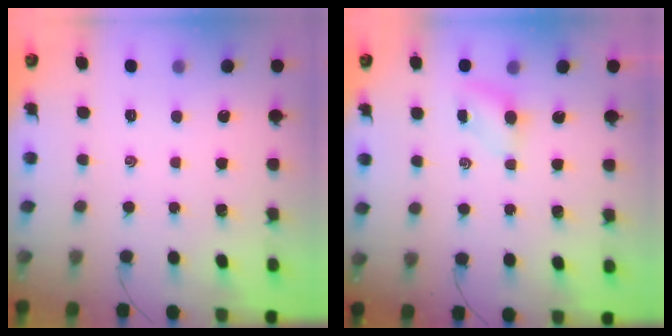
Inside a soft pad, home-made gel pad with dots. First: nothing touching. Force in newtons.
{"total": 4.2, "press": 4.1, "slide": 0.8}